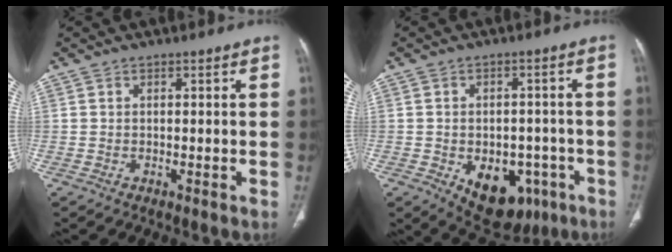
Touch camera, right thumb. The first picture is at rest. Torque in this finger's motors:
{"motor_torque": [-0.33, 0.50, -0.06, -0.21, 0.11]}